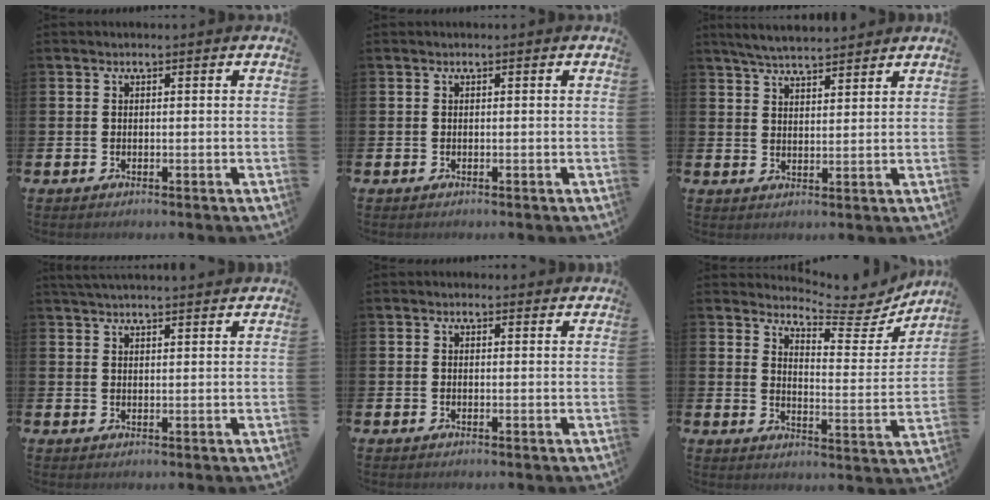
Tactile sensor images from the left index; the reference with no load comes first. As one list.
[{"total": 0.0}, {"total": 4.7, "force": [4.6, 0.4, 0.9], "torque": [-0.029, -0.019, 0.084]}, {"total": 2.9, "force": [2.8, -0.1, 0.4], "torque": [-0.012, -0.009, 0.052]}, {"total": 0.6, "force": [0.5, 0.3, 0.1], "torque": [0.006, 0.001, 0.007]}, {"total": 5.6, "force": [5.4, 0.9, 1.2], "torque": [-0.025, -0.059, 0.084]}]